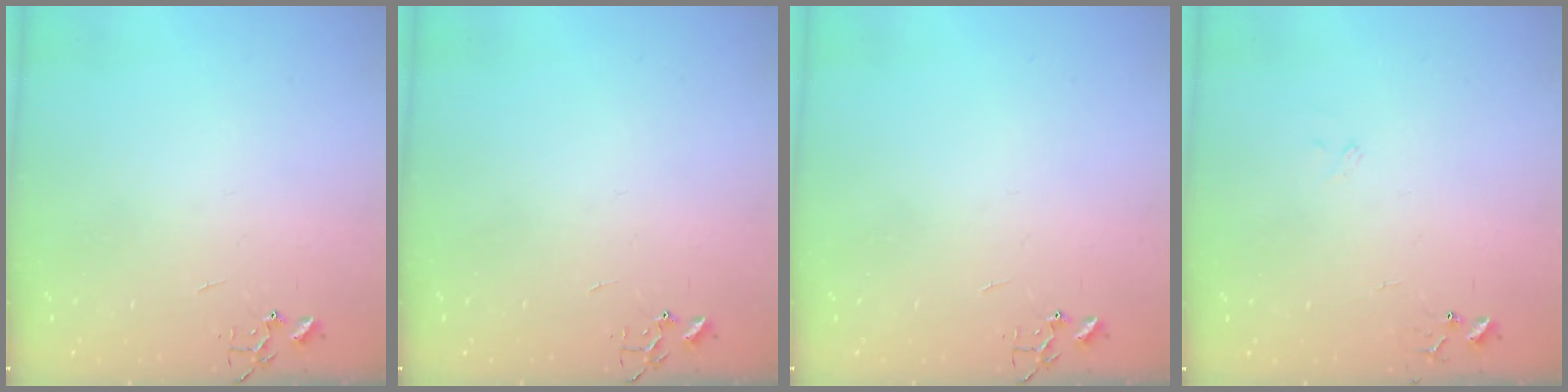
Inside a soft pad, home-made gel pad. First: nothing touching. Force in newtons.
{"total": 0.0}
{"total": 0.0}
{"total": 7.6, "press": 7.6, "slide": 0.5}